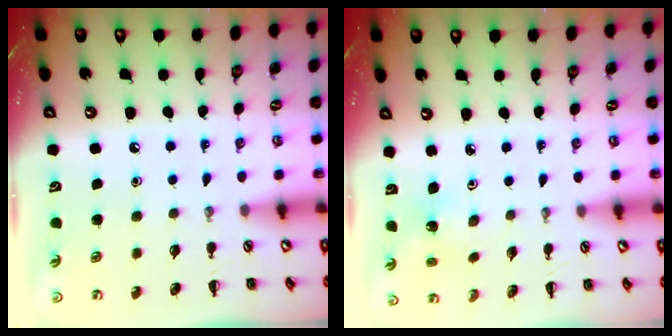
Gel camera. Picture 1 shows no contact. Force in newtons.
{"total": 2.1, "press": 1.9, "slide": 0.7}